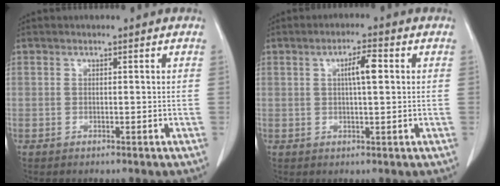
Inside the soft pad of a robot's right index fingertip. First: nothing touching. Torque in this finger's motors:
{"motor_torque": [0.17, 0.14, 0.05, 0.02]}